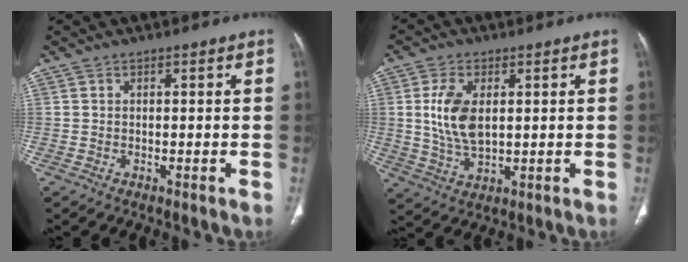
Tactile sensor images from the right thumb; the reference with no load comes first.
{"total": 9.2, "force": [1.5, 5.1, 7.5], "torque": [-0.147, -0.010, 0.035]}